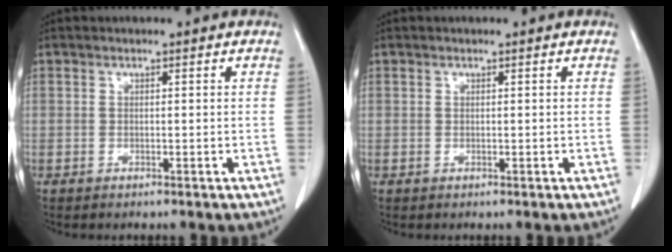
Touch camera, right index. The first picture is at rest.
{"total": 0.0}